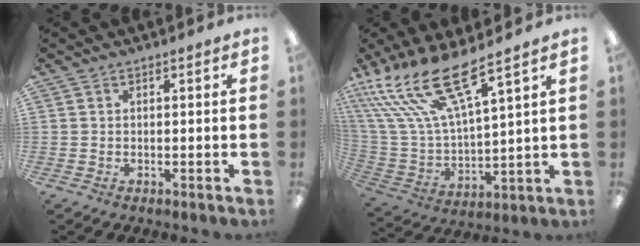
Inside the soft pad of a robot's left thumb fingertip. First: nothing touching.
{"total": 19.7, "force": [13.3, 5.6, 13.5], "torque": [-0.295, -0.077, 0.233]}